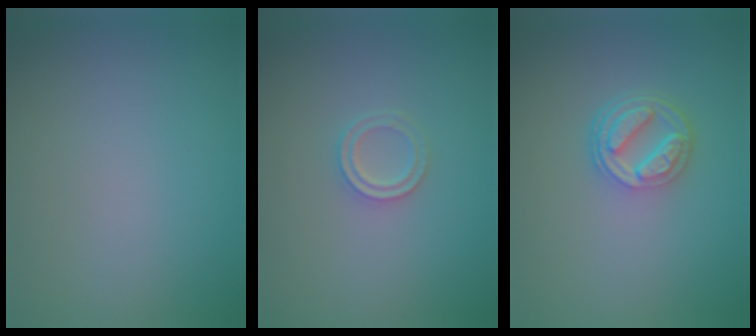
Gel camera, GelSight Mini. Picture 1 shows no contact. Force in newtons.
{"total": 1.7, "press": 1.6, "slide": 0.4}
{"total": 4.2, "press": 3.1, "slide": 2.8}